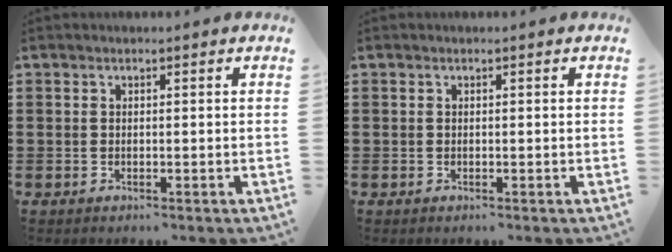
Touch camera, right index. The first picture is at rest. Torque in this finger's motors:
{"motor_torque": [-0.26, 1.88, 0.00, 0.00]}